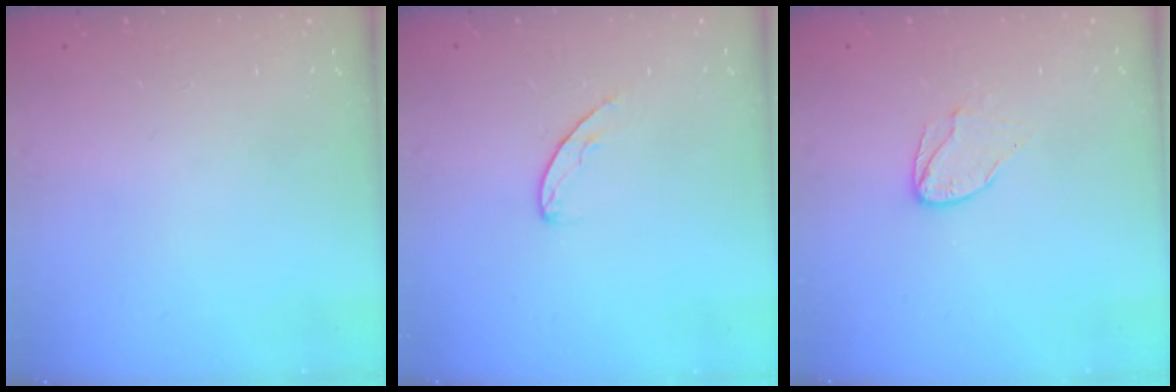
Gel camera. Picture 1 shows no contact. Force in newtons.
{"total": 5.0, "press": 5.0, "slide": 0.5}
{"total": 6.8, "press": 6.8, "slide": 0.6}